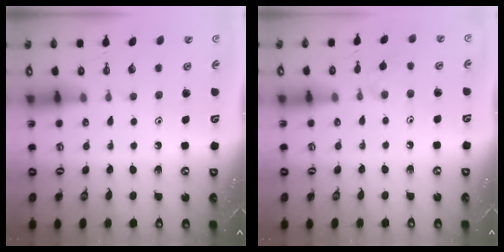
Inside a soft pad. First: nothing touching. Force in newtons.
{"total": 7.3, "press": 7.2, "slide": 0.7}